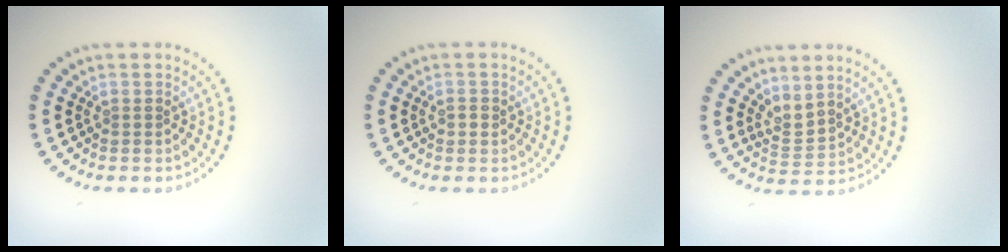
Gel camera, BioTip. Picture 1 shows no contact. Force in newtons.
{"total": 0.9, "press": 0.9, "slide": 0.1}
{"total": 2.2, "press": 1.4, "slide": 1.7}